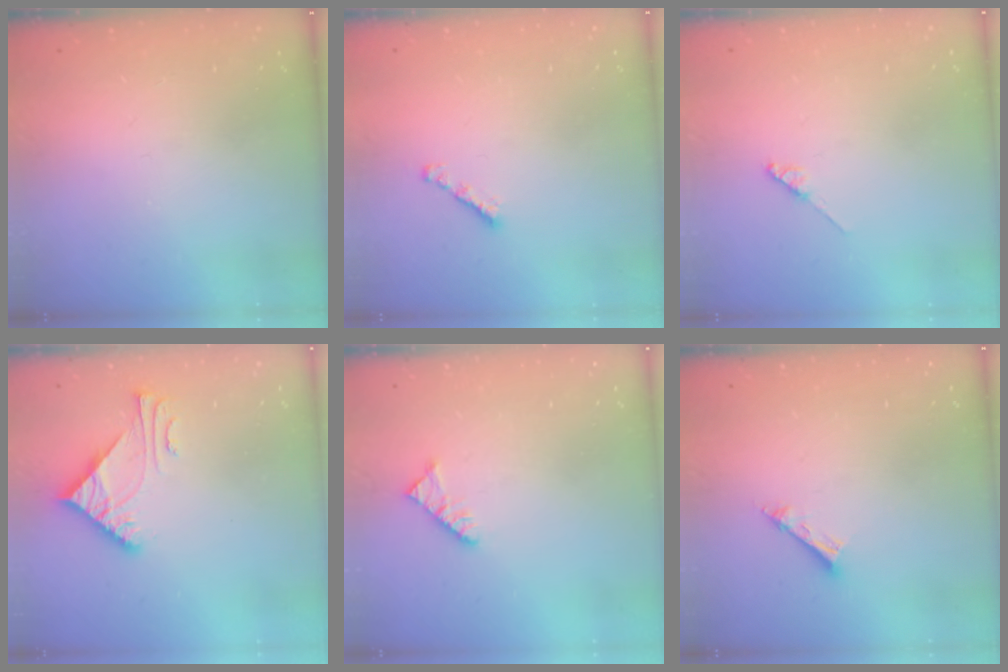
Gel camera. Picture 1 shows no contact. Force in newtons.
{"total": 1.6, "press": 1.5, "slide": 0.4}
{"total": 3.5, "press": 3.5, "slide": 0.4}
{"total": 5.8, "press": 5.7, "slide": 0.6}
{"total": 5.2, "press": 5.2, "slide": 0.6}
{"total": 4.3, "press": 4.3, "slide": 0.3}